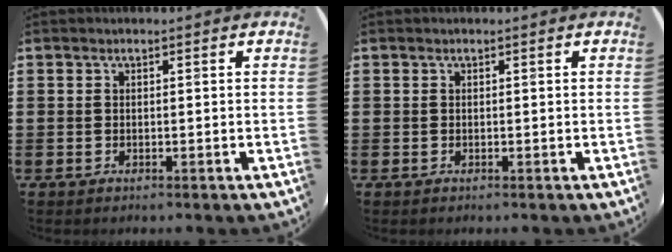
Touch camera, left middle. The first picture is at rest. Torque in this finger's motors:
{"motor_torque": [-0.11, 0.02, 0.00, -0.01]}